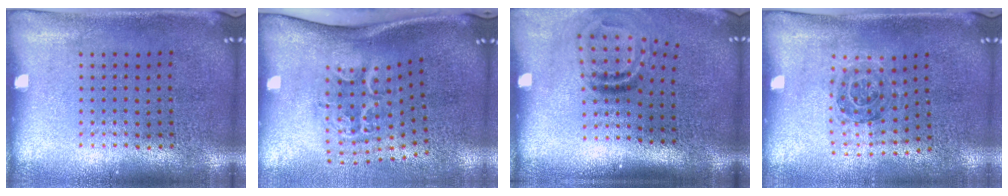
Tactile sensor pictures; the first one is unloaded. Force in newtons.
{"total": 2.2, "press": 1.3, "slide": 1.8}
{"total": 1.9, "press": 1.1, "slide": 1.5}
{"total": 1.1, "press": 1.1, "slide": 0.3}